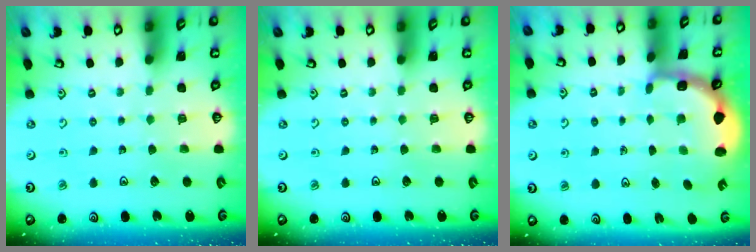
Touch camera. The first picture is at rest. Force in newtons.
{"total": 0.0}
{"total": 3.3, "press": 2.9, "slide": 1.5}